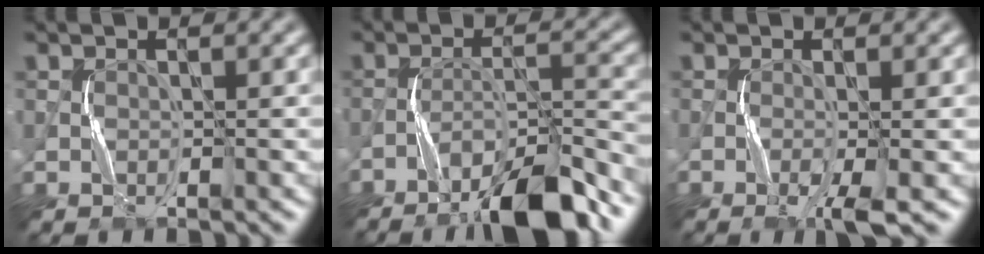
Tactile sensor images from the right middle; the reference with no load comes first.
{"total": 8.3, "force": [-6.4, 1.1, 5.1], "torque": [-0.080, 0.012, -0.109]}
{"total": 2.5, "force": [-1.2, 0.0, 2.1], "torque": [-0.043, -0.001, -0.025]}